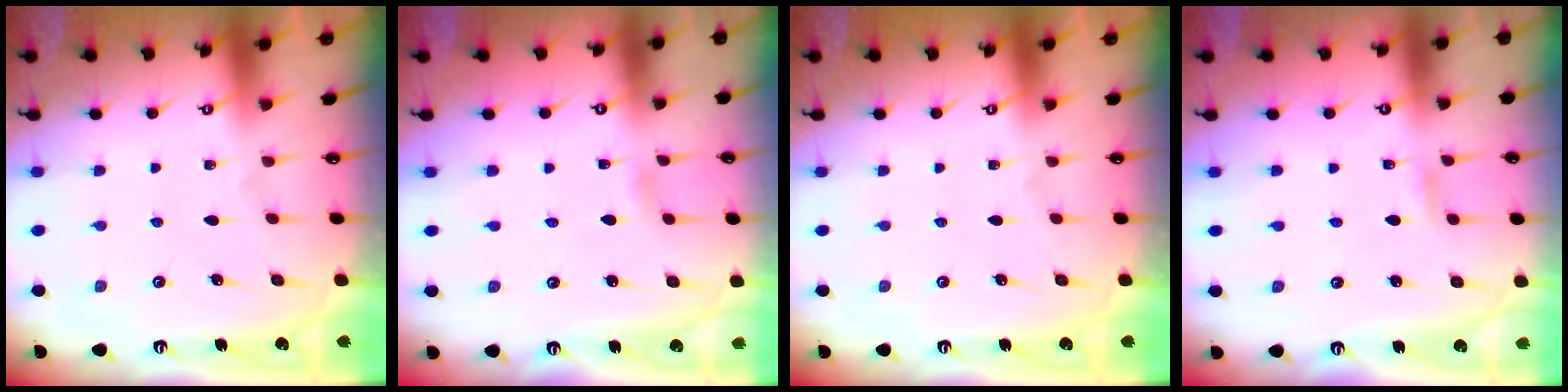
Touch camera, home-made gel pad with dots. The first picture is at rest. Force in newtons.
{"total": 1.6, "press": 1.6, "slide": 0.2}
{"total": 0.0}
{"total": 2.8, "press": 2.8, "slide": 0.2}